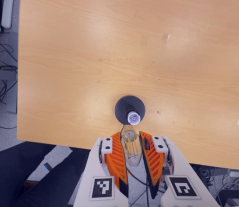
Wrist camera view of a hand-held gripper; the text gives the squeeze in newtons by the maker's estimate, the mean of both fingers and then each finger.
{"total": 20.9, "left": 23.5, "right": 18.3}